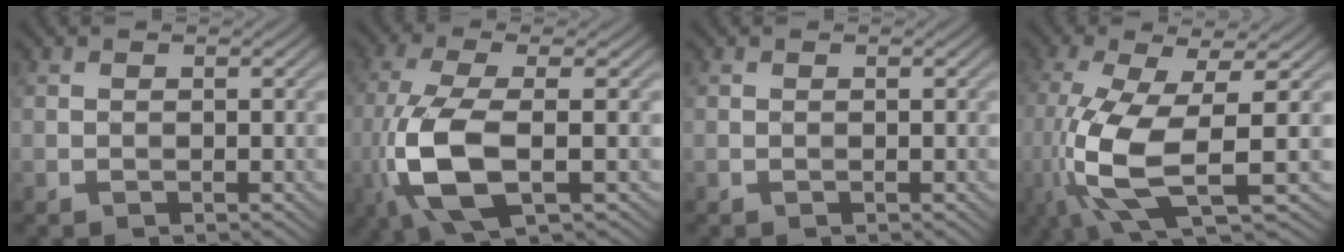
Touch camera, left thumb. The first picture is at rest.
{"total": 9.4, "force": [-2.3, 2.8, 8.6], "torque": [-0.200, 0.000, -0.050]}
{"total": 0.0}
{"total": 11.6, "force": [-2.7, 3.3, 10.8], "torque": [-0.243, -0.022, -0.050]}